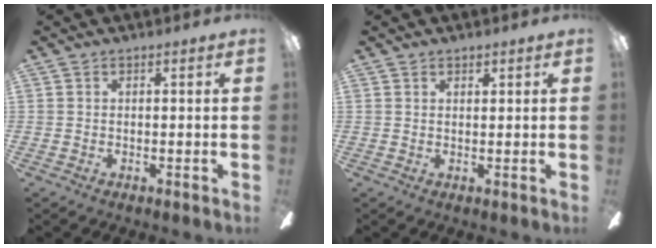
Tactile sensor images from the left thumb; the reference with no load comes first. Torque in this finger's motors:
{"motor_torque": [-0.29, -0.24, -0.14, -0.11, -0.02]}